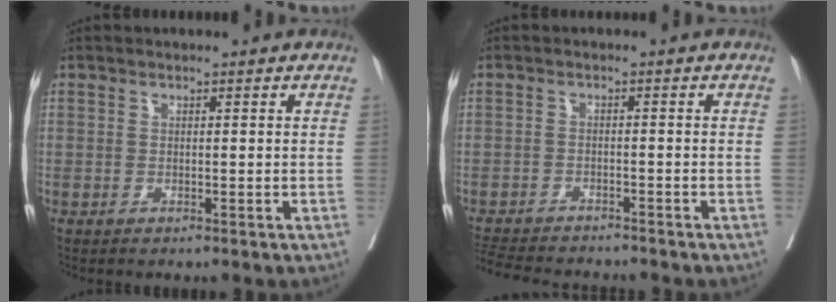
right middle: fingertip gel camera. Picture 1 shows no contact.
{"total": 10.0, "force": [-9.3, 1.8, 3.2], "torque": [-0.056, -0.007, -0.139]}